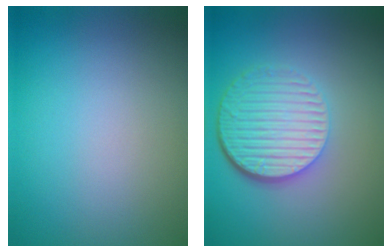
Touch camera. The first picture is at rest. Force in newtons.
{"total": 6.0, "press": 4.2, "slide": 4.2}